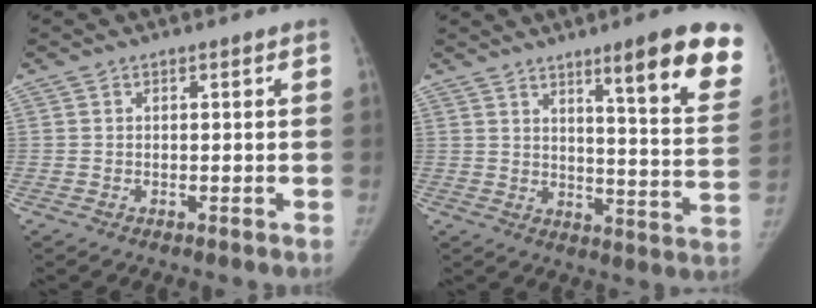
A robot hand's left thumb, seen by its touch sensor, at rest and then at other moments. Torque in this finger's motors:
{"motor_torque": [1.02, -0.23, 1.68, -1.09, 0.04]}